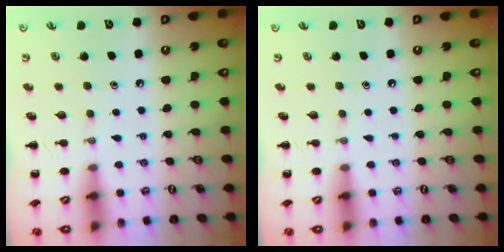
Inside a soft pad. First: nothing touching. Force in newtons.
{"total": 0.0}